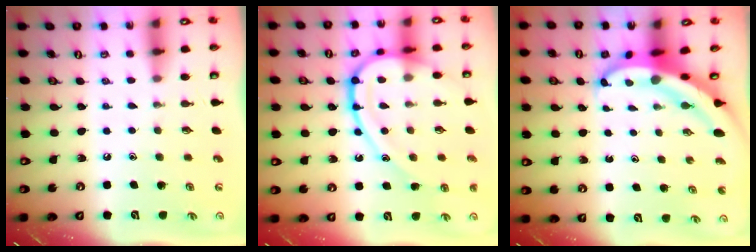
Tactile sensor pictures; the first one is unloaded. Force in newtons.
{"total": 18.6, "press": 18.5, "slide": 1.0}
{"total": 6.6, "press": 6.6, "slide": 0.9}